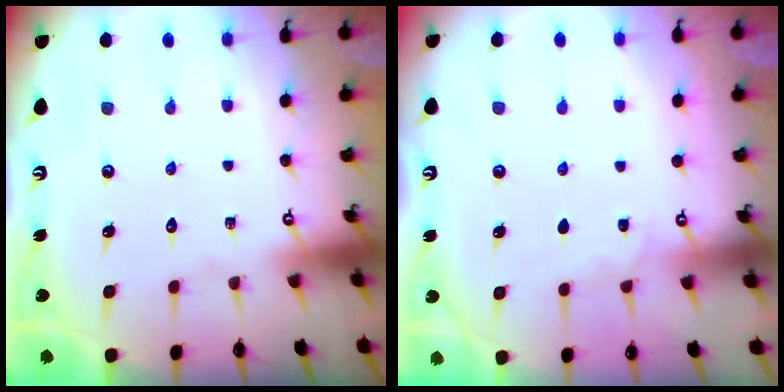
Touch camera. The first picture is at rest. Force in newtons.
{"total": 4.3, "press": 4.2, "slide": 0.5}